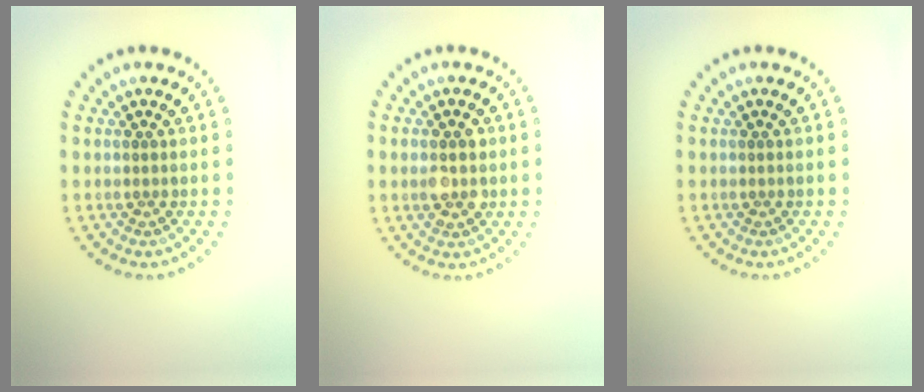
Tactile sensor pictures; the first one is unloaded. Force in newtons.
{"total": 2.7, "press": 2.7, "slide": 0.1}
{"total": 0.0}